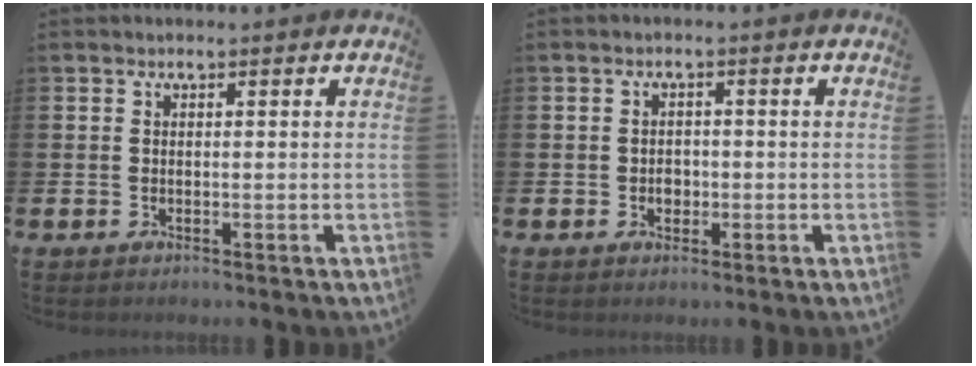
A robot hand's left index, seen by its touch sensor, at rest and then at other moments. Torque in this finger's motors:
{"motor_torque": [0.04, 0.00, 0.00, 0.03]}